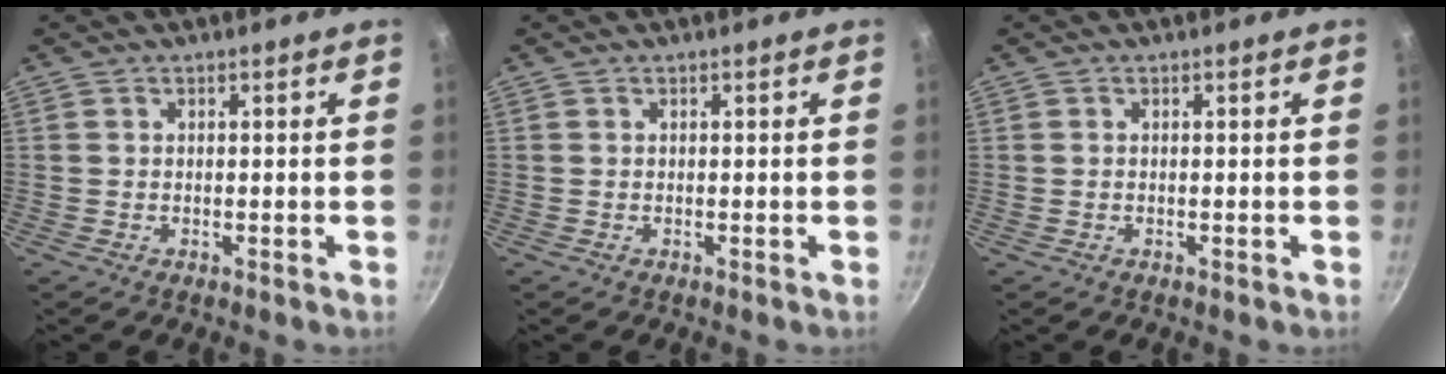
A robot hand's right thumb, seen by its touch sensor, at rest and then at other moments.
{"total": 0.0}
{"total": 0.0}